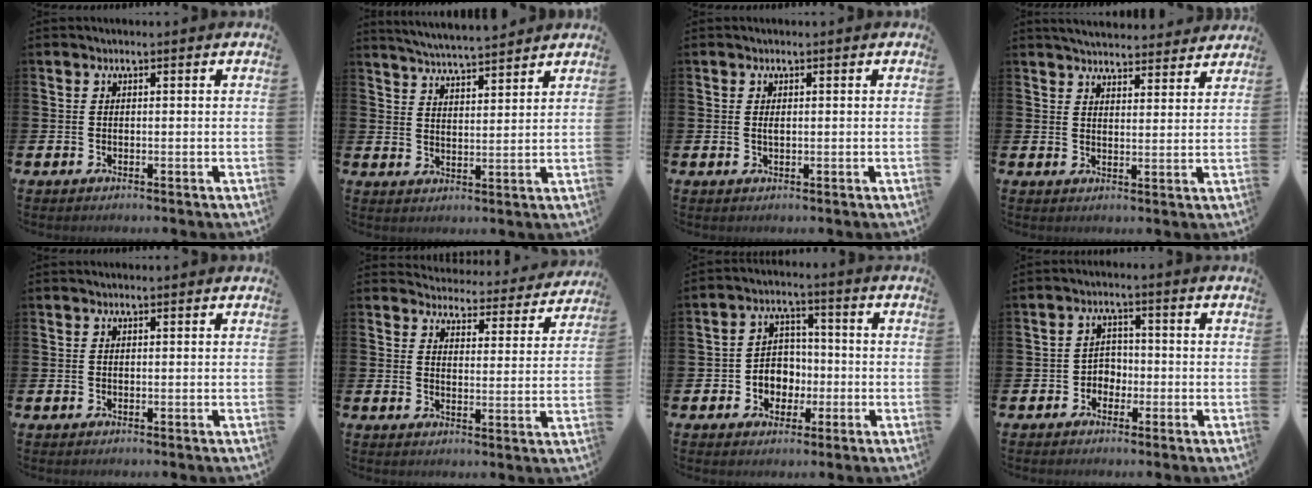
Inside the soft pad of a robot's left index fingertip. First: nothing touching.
{"total": 5.1, "force": [5.1, -0.1, 0.6], "torque": [-0.033, -0.027, 0.092]}
{"total": 0.6, "force": [0.2, 0.2, 0.6], "torque": [-0.009, 0.000, 0.003]}
{"total": 4.2, "force": [4.1, 0.5, 0.3], "torque": [-0.019, -0.025, 0.073]}
{"total": 0.0}
{"total": 3.9, "force": [3.8, 0.9, 0.1], "torque": [-0.014, -0.038, 0.060]}
{"total": 4.6, "force": [-1.0, 4.3, 1.5], "torque": [-0.032, 0.005, -0.027]}
{"total": 2.8, "force": [-1.5, 2.2, 0.6], "torque": [-0.017, 0.006, -0.038]}